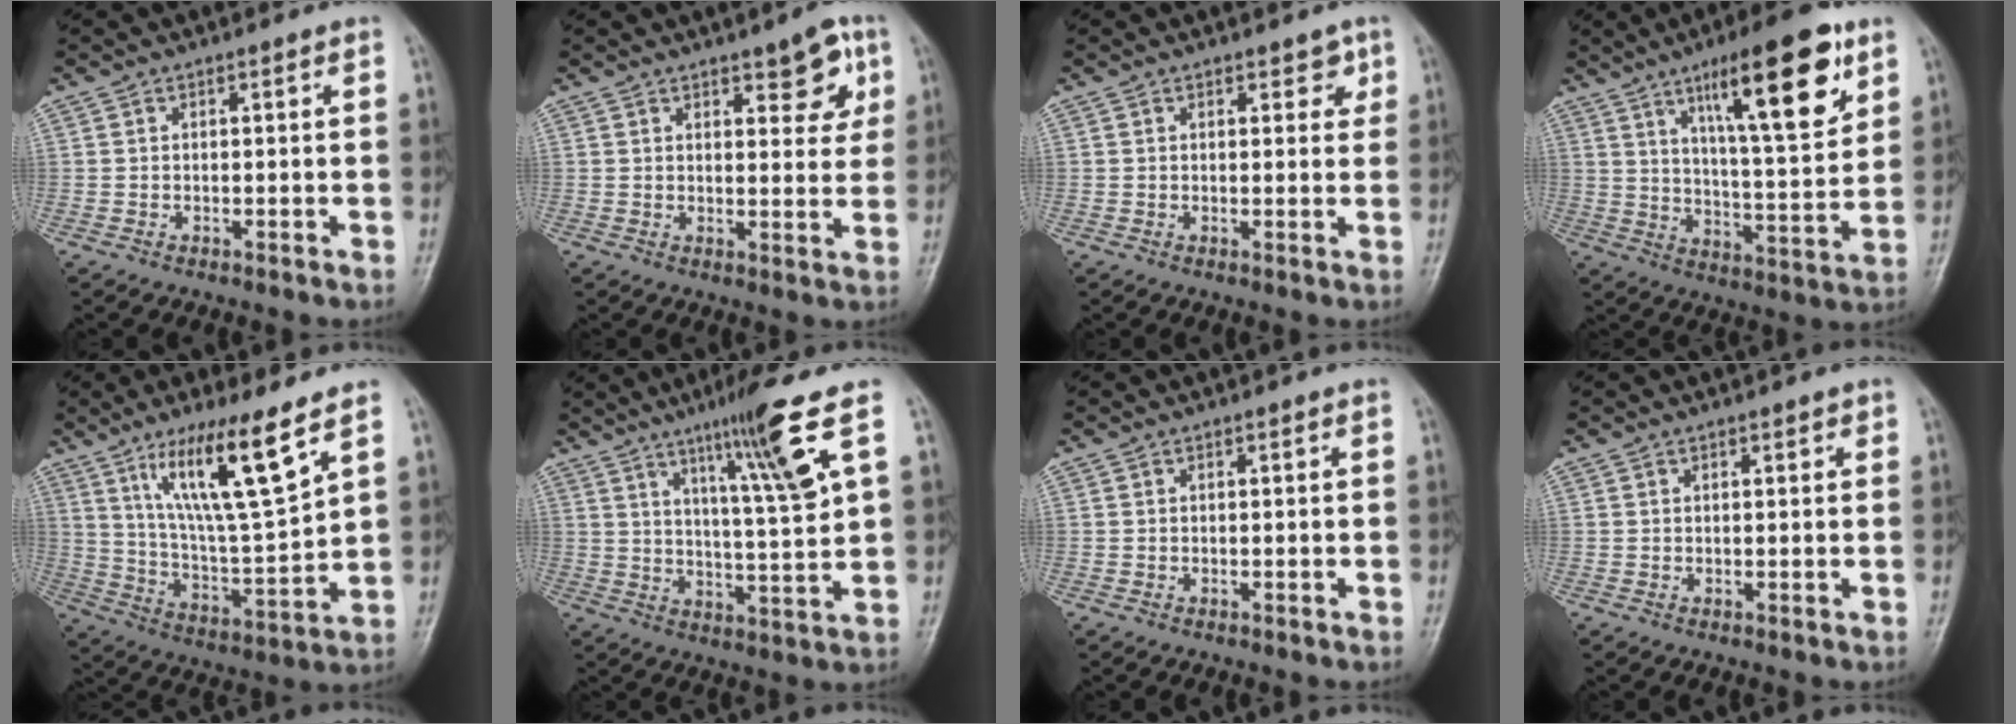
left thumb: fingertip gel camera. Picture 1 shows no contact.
{"total": 7.2, "force": [3.6, 3.0, 5.5], "torque": [-0.042, -0.016, 0.042]}
{"total": 2.6, "force": [1.4, 1.6, 1.6], "torque": [0.003, -0.004, 0.015]}
{"total": 18.7, "force": [9.8, 4.7, 15.3], "torque": [-0.210, -0.043, 0.155]}
{"total": 15.6, "force": [8.9, 2.0, 12.6], "torque": [-0.220, -0.054, 0.174]}
{"total": 12.6, "force": [6.2, -0.1, 10.9], "torque": [-0.180, -0.033, 0.105]}
{"total": 0.0}
{"total": 1.0, "force": [0.6, 0.4, 0.7], "torque": [-0.007, 0.000, 0.006]}